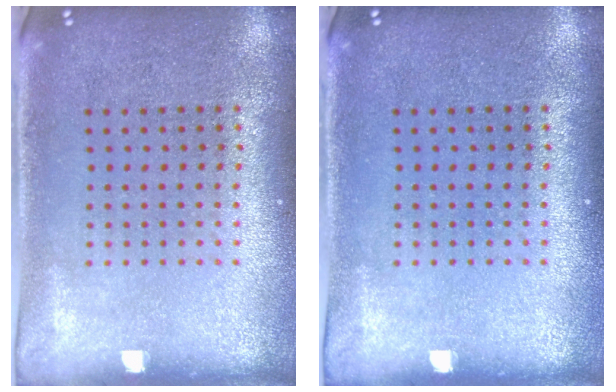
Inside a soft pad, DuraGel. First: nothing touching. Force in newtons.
{"total": 0.0}